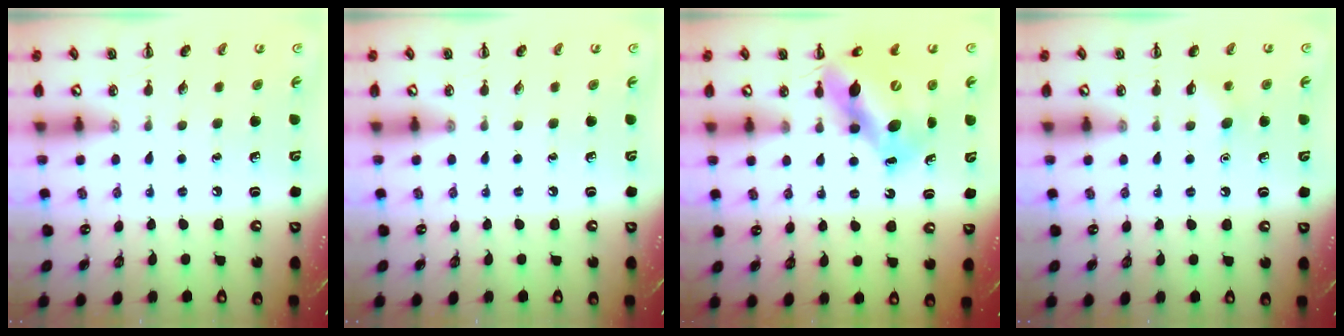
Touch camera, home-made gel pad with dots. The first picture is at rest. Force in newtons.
{"total": 0.0}
{"total": 12.0, "press": 11.7, "slide": 2.8}
{"total": 3.8, "press": 3.7, "slide": 0.9}